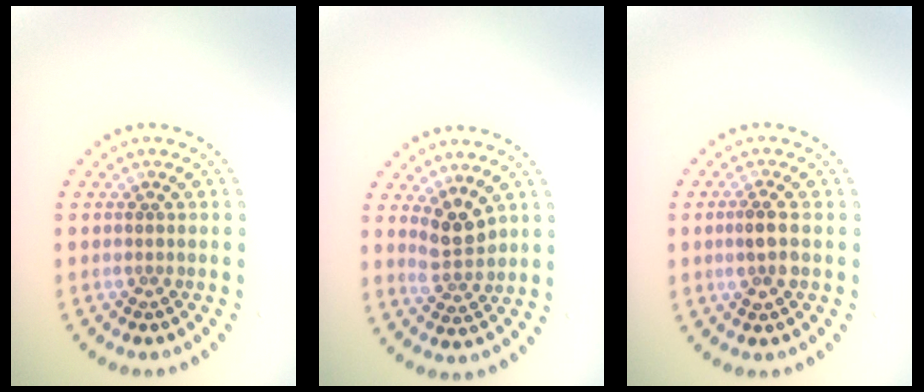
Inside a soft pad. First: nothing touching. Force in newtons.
{"total": 2.7, "press": 2.5, "slide": 1.1}
{"total": 2.1, "press": 2.0, "slide": 0.7}